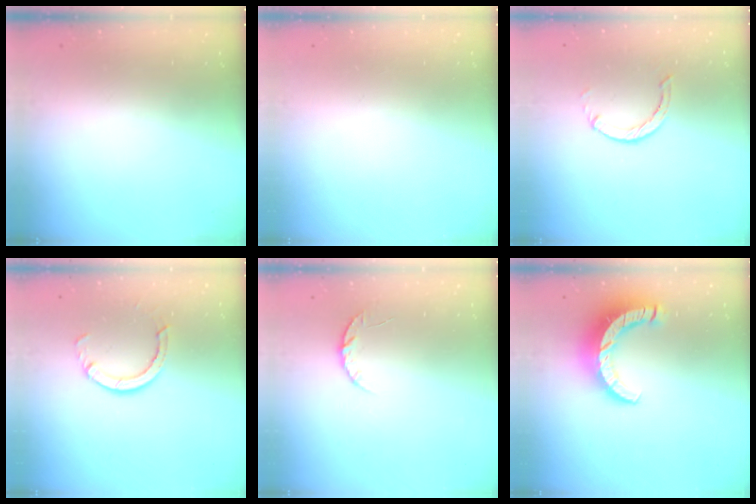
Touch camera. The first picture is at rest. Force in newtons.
{"total": 0.0}
{"total": 1.0, "press": 0.9, "slide": 0.3}
{"total": 5.8, "press": 5.8, "slide": 0.6}
{"total": 4.9, "press": 4.8, "slide": 0.7}
{"total": 11.4, "press": 11.3, "slide": 1.1}